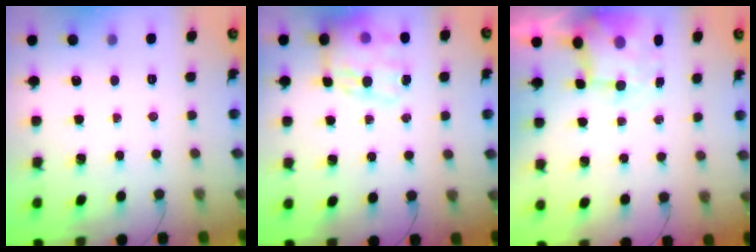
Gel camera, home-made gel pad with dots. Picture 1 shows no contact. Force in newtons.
{"total": 16.5, "press": 16.1, "slide": 3.6}
{"total": 6.7, "press": 6.6, "slide": 1.2}